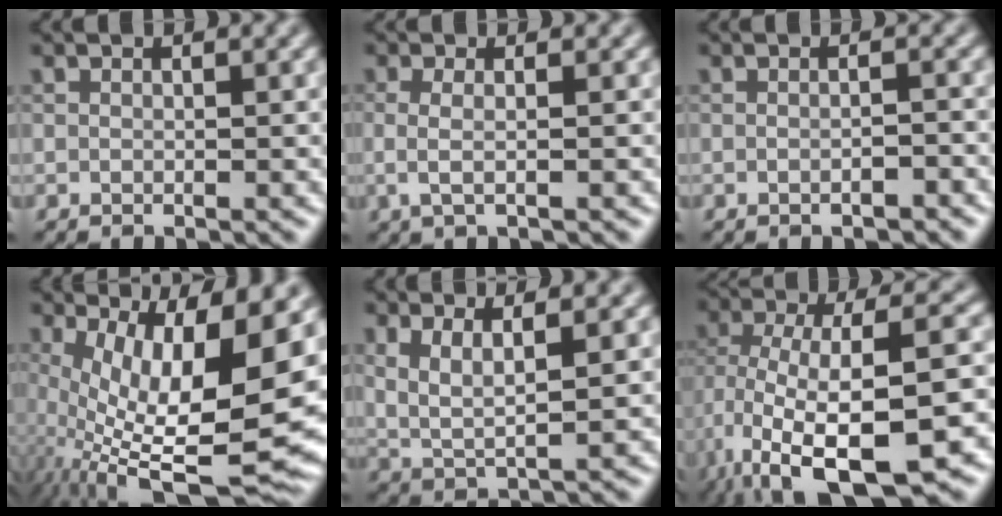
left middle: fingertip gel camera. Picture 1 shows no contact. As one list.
[{"total": 1.9, "force": [-0.1, 0.6, 1.8], "torque": [-0.034, -0.003, -0.006]}, {"total": 1.5, "force": [-0.7, 0.3, 1.3], "torque": [-0.016, 0.001, -0.016]}, {"total": 16.2, "force": [-1.1, 5.5, 15.2], "torque": [-0.256, -0.012, -0.005]}, {"total": 3.5, "force": [1.6, 1.1, 3.0], "torque": [-0.069, -0.011, 0.035]}, {"total": 13.6, "force": [-5.5, 5.3, 11.3], "torque": [-0.204, -0.004, -0.080]}]